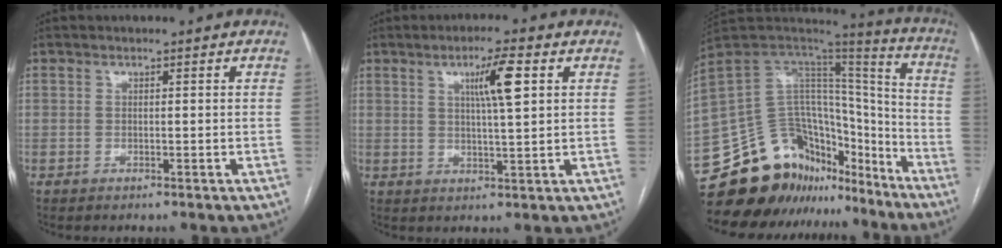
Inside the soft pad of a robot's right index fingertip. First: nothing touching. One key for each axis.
{"total": 6.6, "fx": 2.4, "fy": 0.3, "fz": 6.2, "tx": -0.104, "ty": 0.003, "tz": 0.041}
{"total": 22.0, "fx": -17.3, "fy": 11.7, "fz": 7.0, "tx": -0.138, "ty": 0.076, "tz": -0.275}